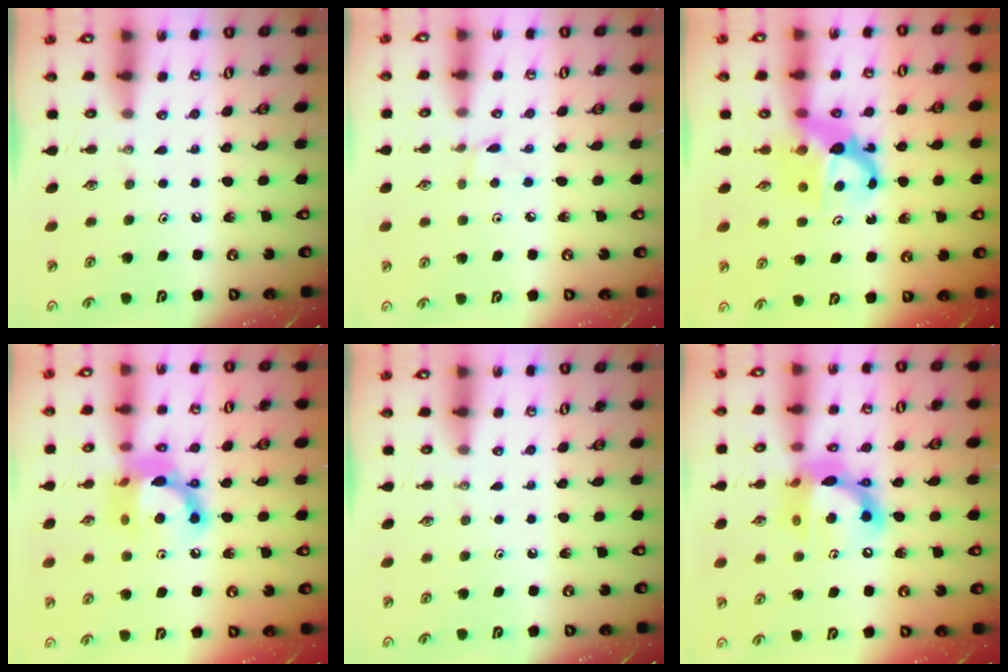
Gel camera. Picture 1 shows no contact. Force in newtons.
{"total": 2.4, "press": 2.4, "slide": 0.3}
{"total": 7.1, "press": 7.0, "slide": 0.5}
{"total": 13.4, "press": 13.4, "slide": 1.0}
{"total": 0.0}
{"total": 14.4, "press": 14.4, "slide": 1.5}